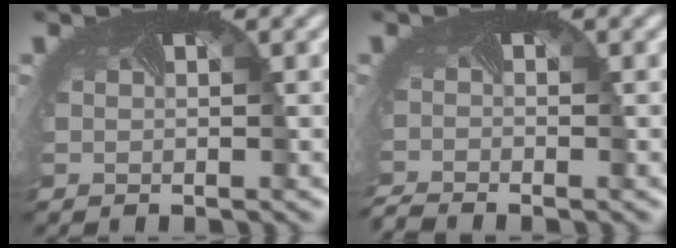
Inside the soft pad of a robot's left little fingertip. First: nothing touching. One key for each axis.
{"total": 2.1, "fx": -2.1, "fy": -0.3, "fz": 0.1, "tx": -0.012, "ty": -0.019, "tz": -0.045}